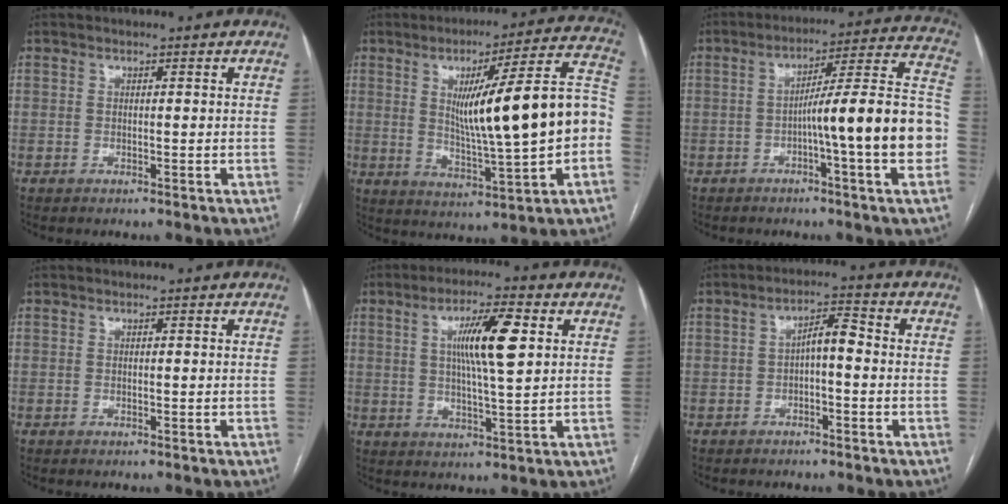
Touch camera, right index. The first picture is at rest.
{"total": 19.3, "force": [0.2, 1.2, 19.3], "torque": [-0.284, 0.021, 0.005]}
{"total": 16.6, "force": [-3.6, -0.1, 16.2], "torque": [-0.234, 0.022, -0.059]}
{"total": 0.0}
{"total": 9.9, "force": [2.7, 1.1, 9.5], "torque": [-0.167, 0.005, 0.045]}
{"total": 4.3, "force": [-0.4, 1.4, 4.0], "torque": [-0.069, 0.020, -0.008]}